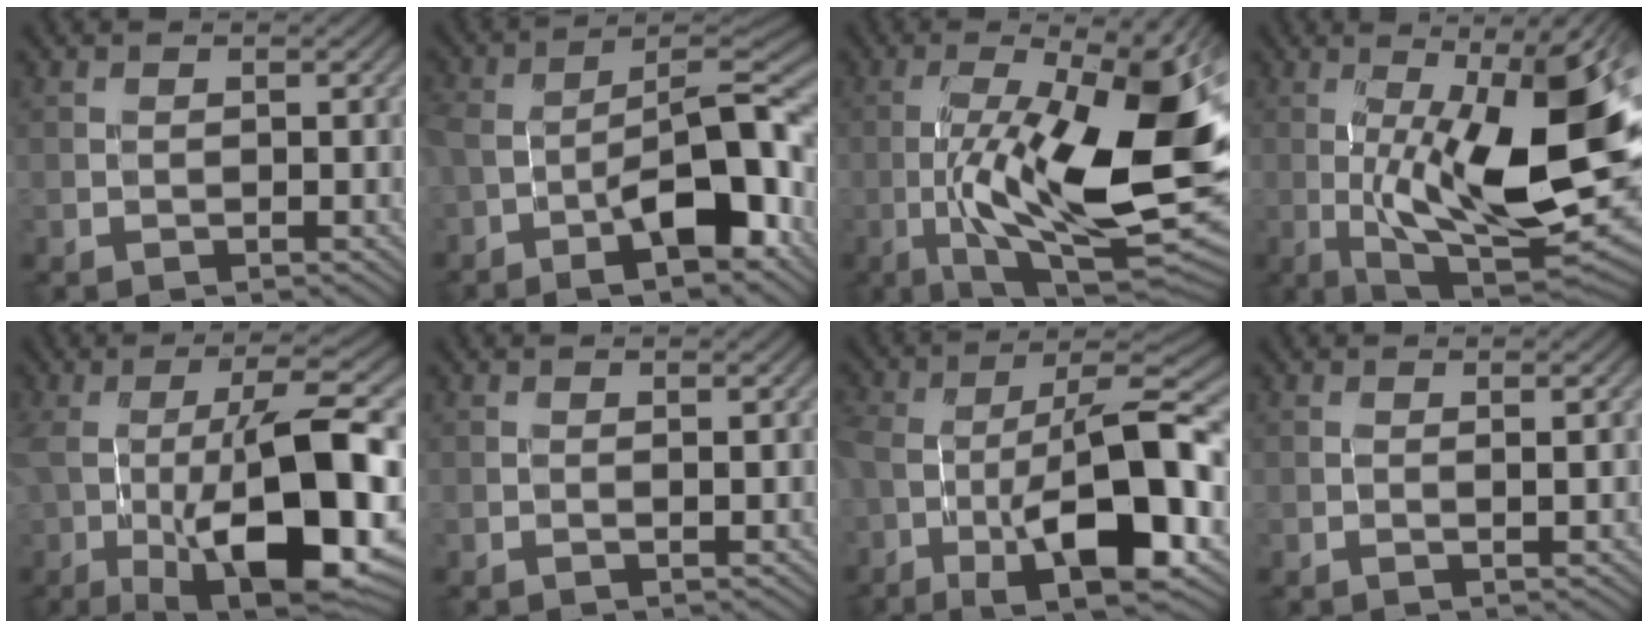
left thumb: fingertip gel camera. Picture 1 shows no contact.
{"total": 13.3, "force": [-6.6, 4.7, 10.5], "torque": [-0.158, 0.004, -0.115]}
{"total": 17.2, "force": [-2.4, 5.1, 16.2], "torque": [-0.276, 0.003, -0.039]}
{"total": 17.4, "force": [-0.7, 5.6, 16.4], "torque": [-0.257, -0.006, -0.004]}
{"total": 17.1, "force": [-4.0, 5.2, 15.8], "torque": [-0.262, 0.005, -0.062]}
{"total": 0.7, "force": [0.2, 0.1, 0.6], "torque": [-0.013, 0.001, 0.003]}
{"total": 16.1, "force": [-5.7, 5.4, 14.0], "torque": [-0.242, 0.008, -0.096]}
{"total": 1.3, "force": [0.2, 0.2, 1.3], "torque": [-0.023, 0.002, 0.002]}